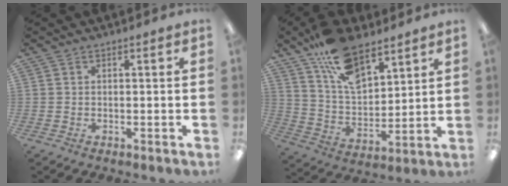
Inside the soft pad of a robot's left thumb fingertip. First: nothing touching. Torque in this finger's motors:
{"motor_torque": [1.99, 1.34, 1.46, -1.32, 0.11]}